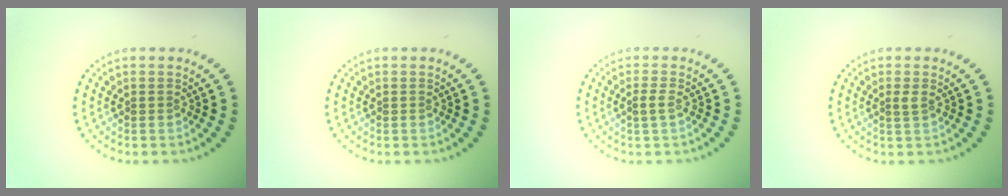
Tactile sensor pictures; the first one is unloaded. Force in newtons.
{"total": 0.0}
{"total": 0.9, "press": 0.9, "slide": 0.3}
{"total": 0.9, "press": 0.7, "slide": 0.6}